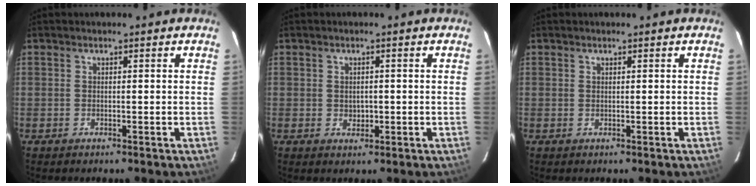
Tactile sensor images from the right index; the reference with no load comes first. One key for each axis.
{"total": 1.8, "fx": -0.1, "fy": 1.6, "fz": 0.9, "tx": -0.013, "ty": 0.002, "tz": 0.001}
{"total": 0.0}